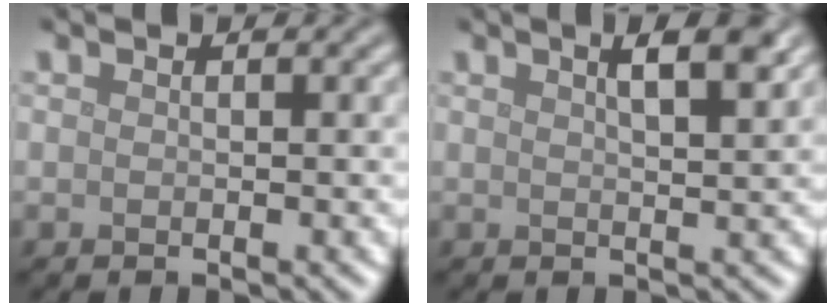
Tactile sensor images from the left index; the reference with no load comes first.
{"total": 4.4, "force": [2.3, 1.5, 3.4], "torque": [-0.022, 0.018, 0.015]}